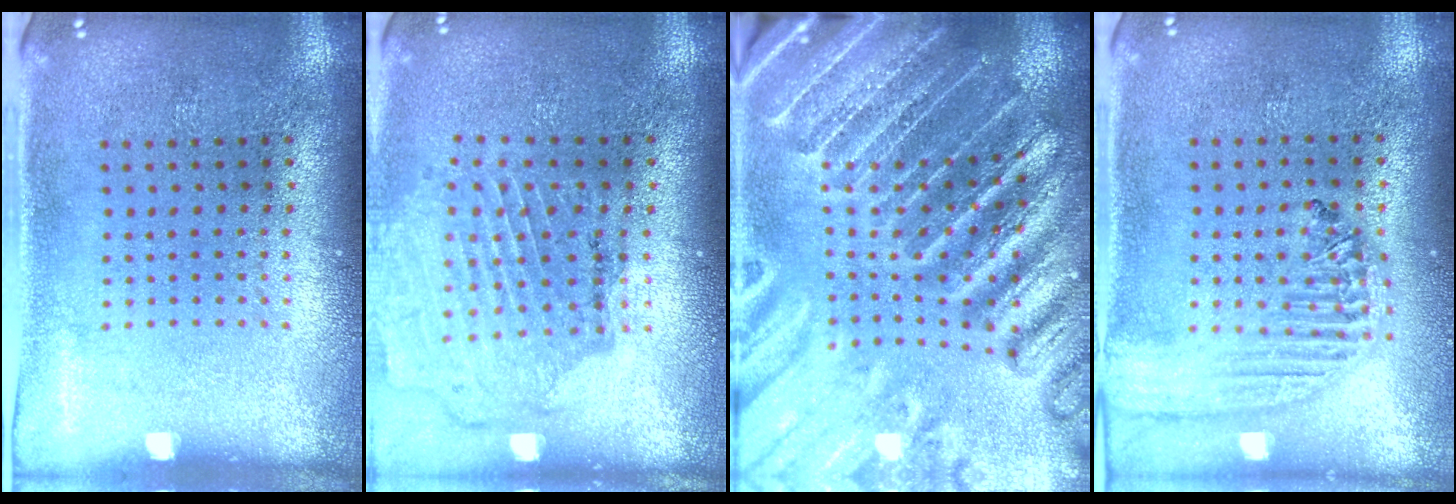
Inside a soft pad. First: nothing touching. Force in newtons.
{"total": 1.6, "press": 1.6, "slide": 0.2}
{"total": 4.0, "press": 3.9, "slide": 1.1}
{"total": 2.0, "press": 1.8, "slide": 0.9}